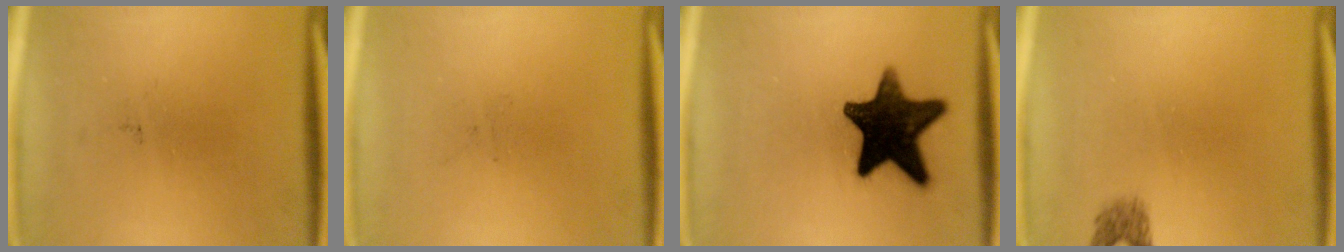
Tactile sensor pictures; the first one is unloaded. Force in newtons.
{"total": 0.0}
{"total": 15.0}
{"total": 1.6}